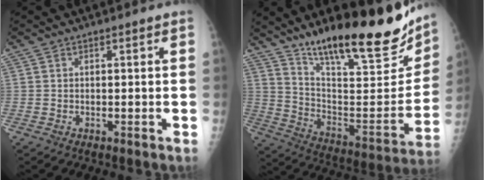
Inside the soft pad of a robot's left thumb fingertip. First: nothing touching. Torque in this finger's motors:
{"motor_torque": [0.57, 0.18, 1.42, -1.35, 0.31]}